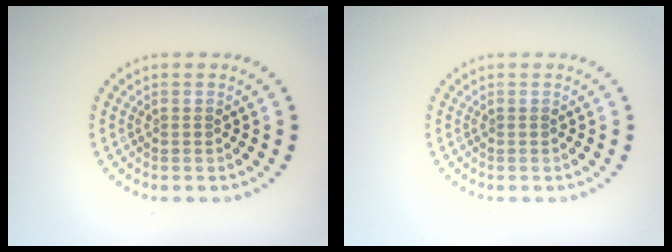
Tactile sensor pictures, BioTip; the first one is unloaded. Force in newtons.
{"total": 0.0}